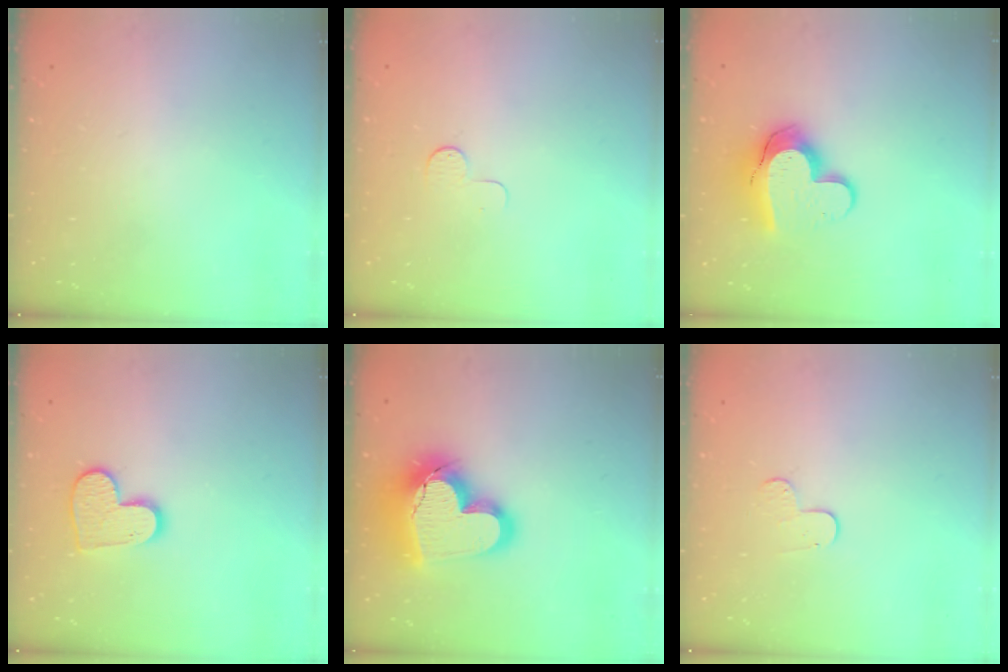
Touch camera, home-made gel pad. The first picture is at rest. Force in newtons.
{"total": 4.0, "press": 4.0, "slide": 0.4}
{"total": 13.3, "press": 13.3, "slide": 1.1}
{"total": 10.1, "press": 10.0, "slide": 0.6}
{"total": 21.8, "press": 21.7, "slide": 1.8}
{"total": 5.5, "press": 5.5, "slide": 0.6}